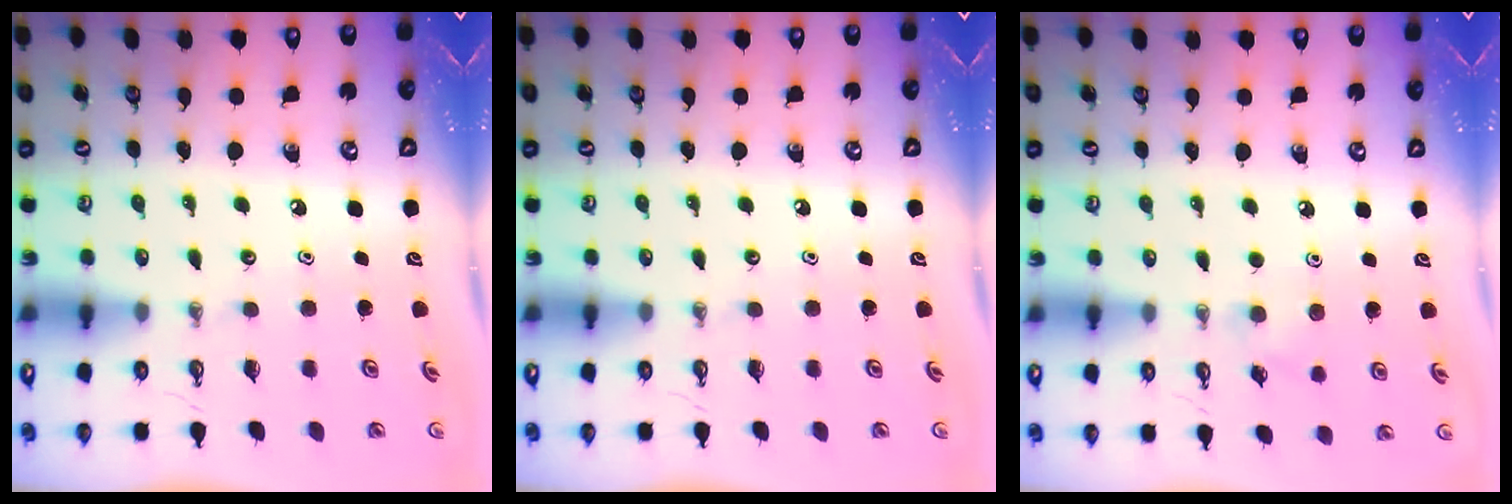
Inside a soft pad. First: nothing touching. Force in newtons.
{"total": 0.0}
{"total": 3.8, "press": 3.7, "slide": 0.9}